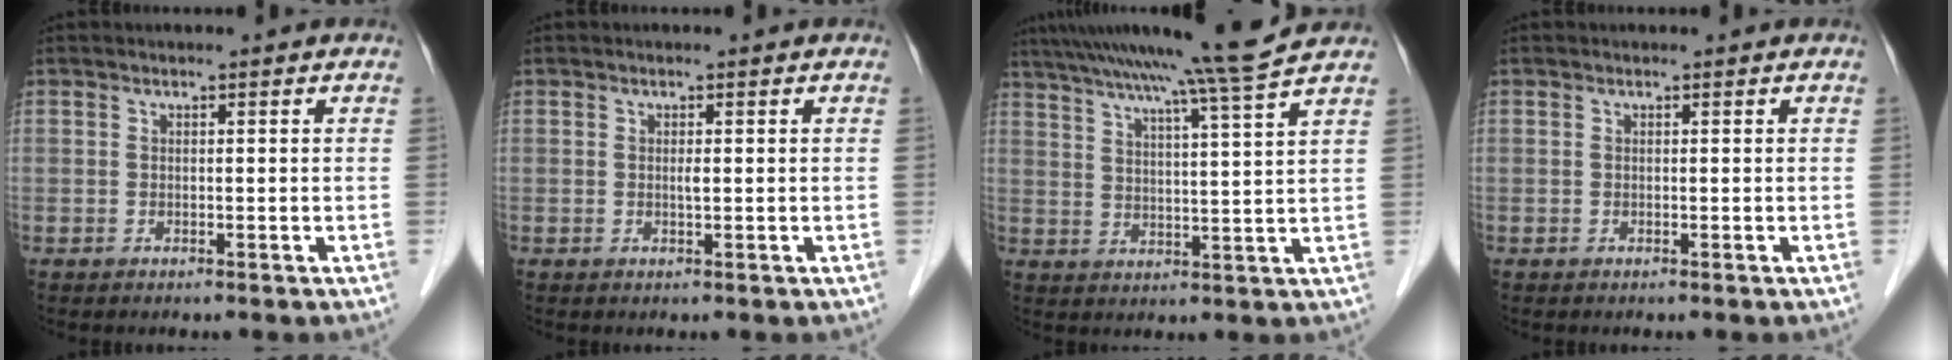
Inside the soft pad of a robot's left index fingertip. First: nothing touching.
{"total": 0.8, "force": [-0.1, 0.0, 0.8], "torque": [-0.016, -0.005, -0.002]}
{"total": 14.4, "force": [12.3, -2.8, 6.8], "torque": [-0.116, -0.022, 0.174]}
{"total": 0.0}